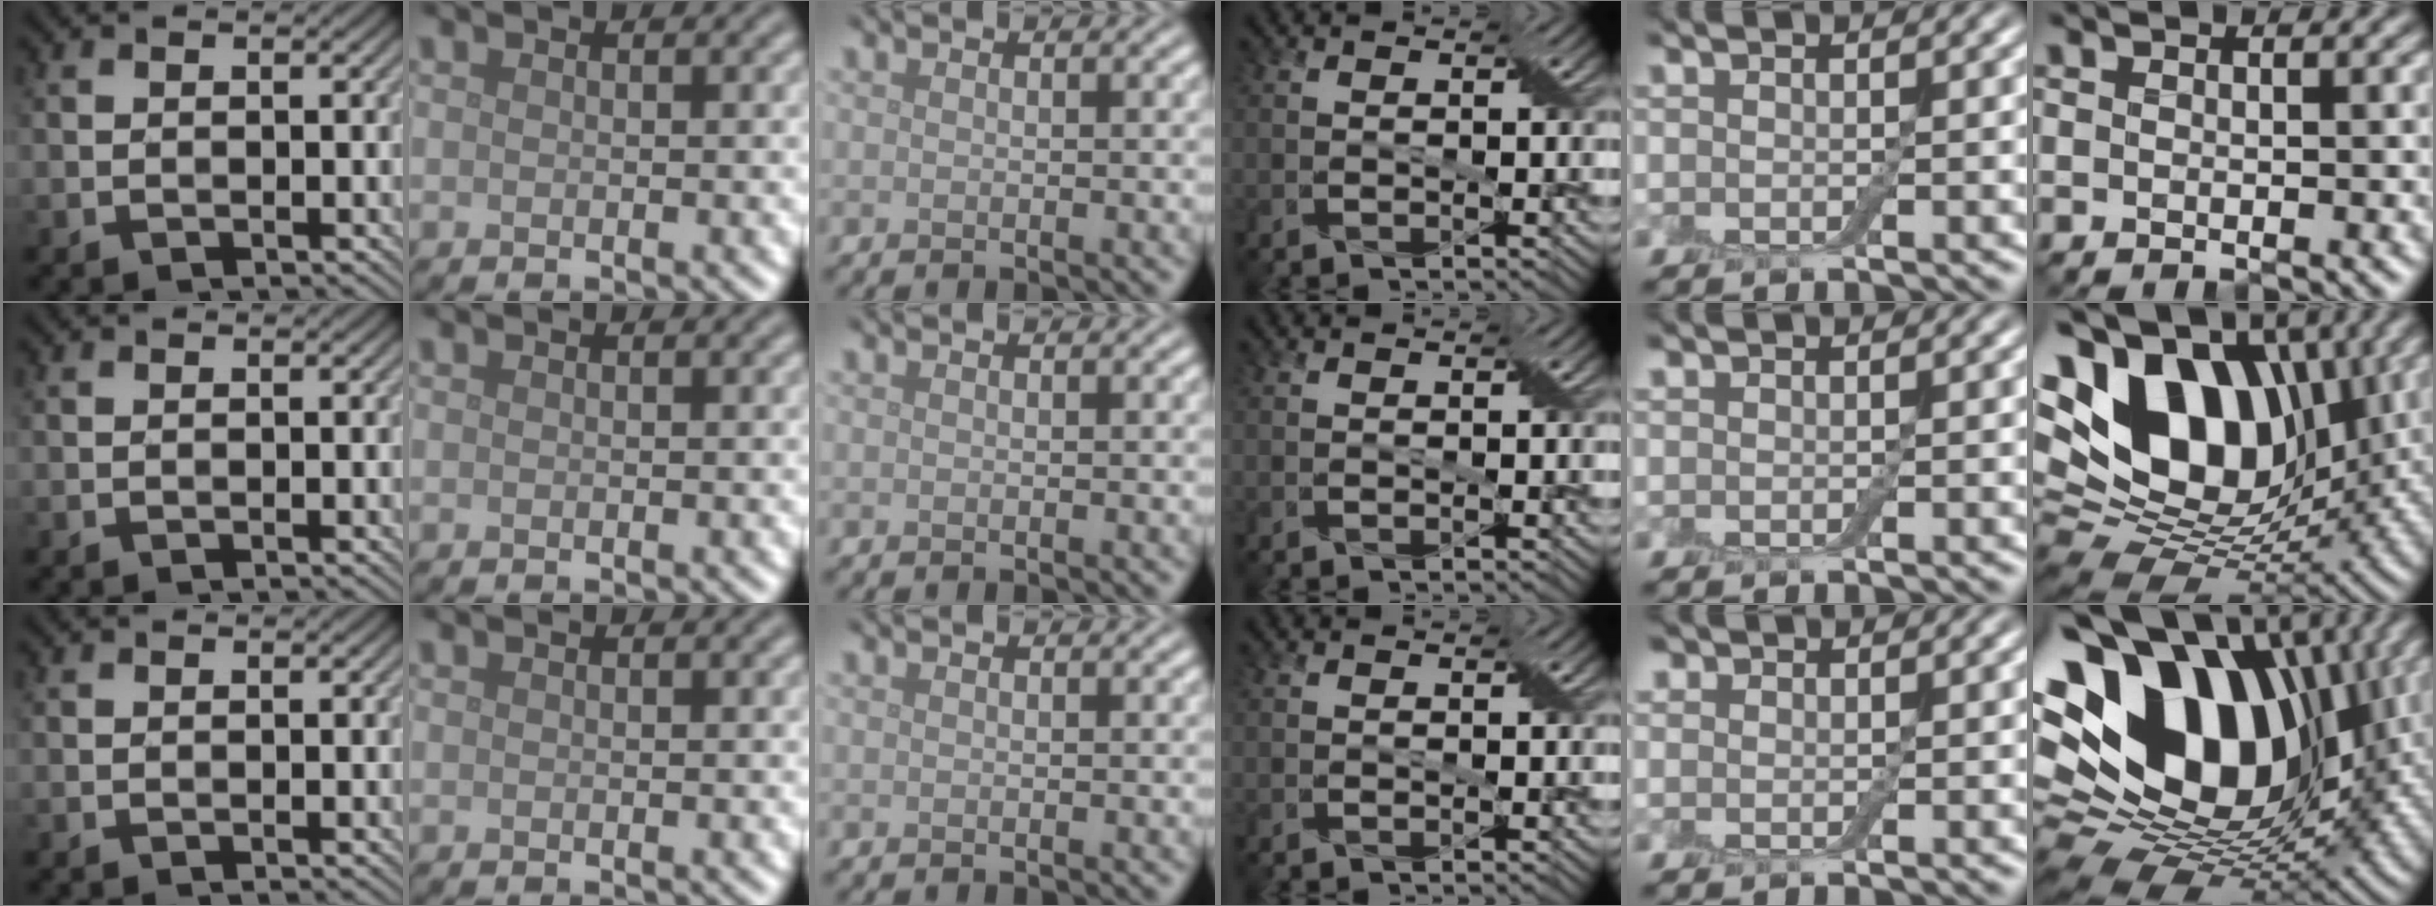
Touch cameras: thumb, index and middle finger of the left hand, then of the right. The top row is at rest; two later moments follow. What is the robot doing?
{"motion": "extract", "object": "drawer"}